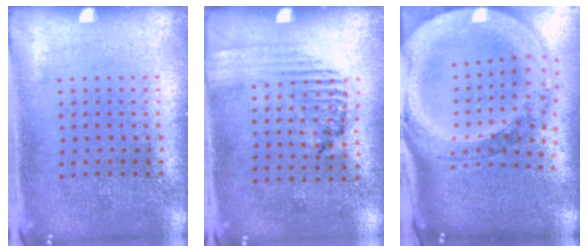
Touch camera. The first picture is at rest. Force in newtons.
{"total": 1.6, "press": 1.2, "slide": 1.0}
{"total": 3.9, "press": 3.1, "slide": 2.4}